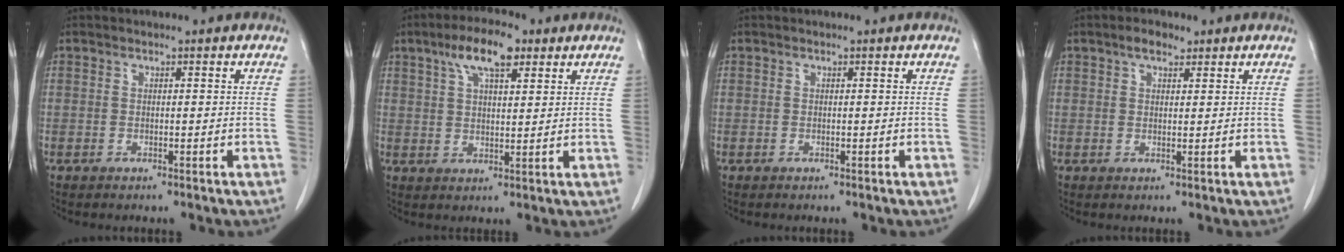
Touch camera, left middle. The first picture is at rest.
{"total": 7.8, "force": [4.5, 2.4, 6.0], "torque": [-0.113, 0.017, 0.077]}
{"total": 0.0}
{"total": 2.6, "force": [1.7, 1.2, 1.5], "torque": [-0.029, 0.008, 0.028]}